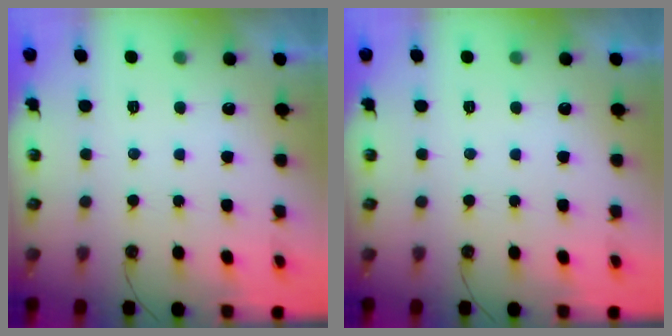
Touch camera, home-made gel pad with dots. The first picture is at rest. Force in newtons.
{"total": 0.0}